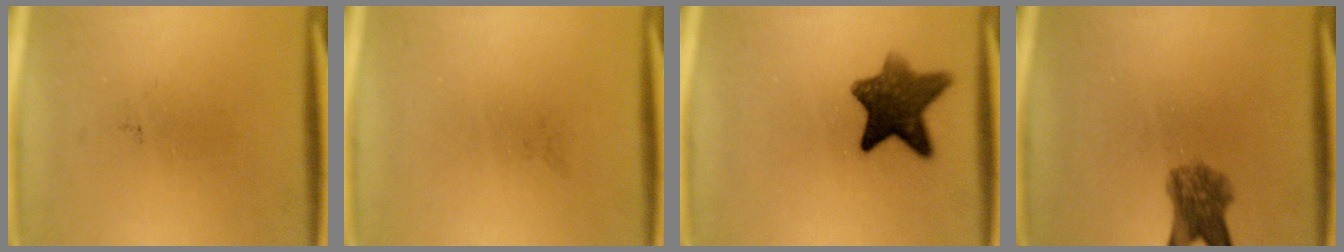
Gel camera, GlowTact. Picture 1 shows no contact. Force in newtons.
{"total": 0.0}
{"total": 9.6}
{"total": 5.6}